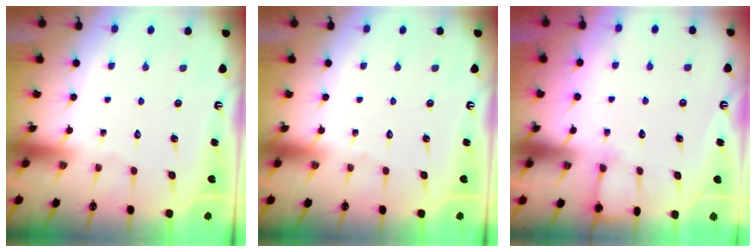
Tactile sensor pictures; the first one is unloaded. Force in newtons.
{"total": 0.0}
{"total": 5.6, "press": 5.6, "slide": 0.6}